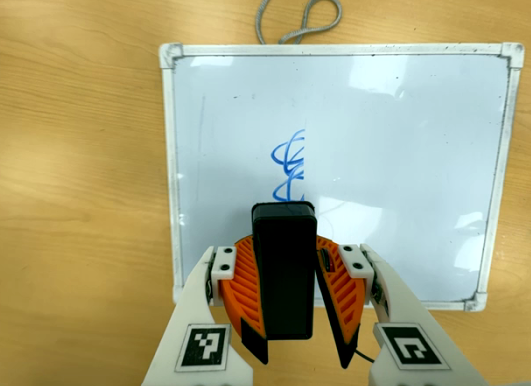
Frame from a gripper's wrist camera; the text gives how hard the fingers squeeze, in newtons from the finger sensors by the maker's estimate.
{"total": 10.3, "left": 9.7, "right": 11.0}